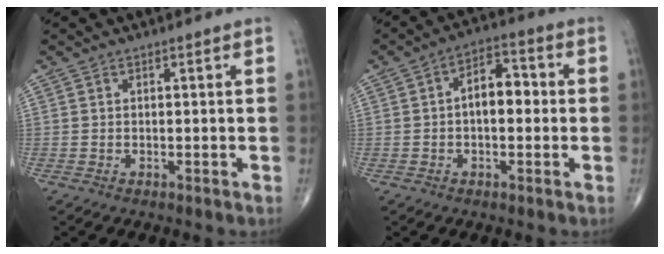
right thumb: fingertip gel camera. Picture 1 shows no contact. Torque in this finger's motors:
{"motor_torque": [1.15, 2.15, 0.53, -0.12, 0.04]}